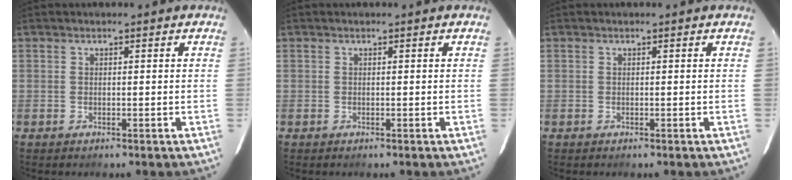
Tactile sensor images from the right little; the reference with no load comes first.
{"total": 0.0}
{"total": 0.0}